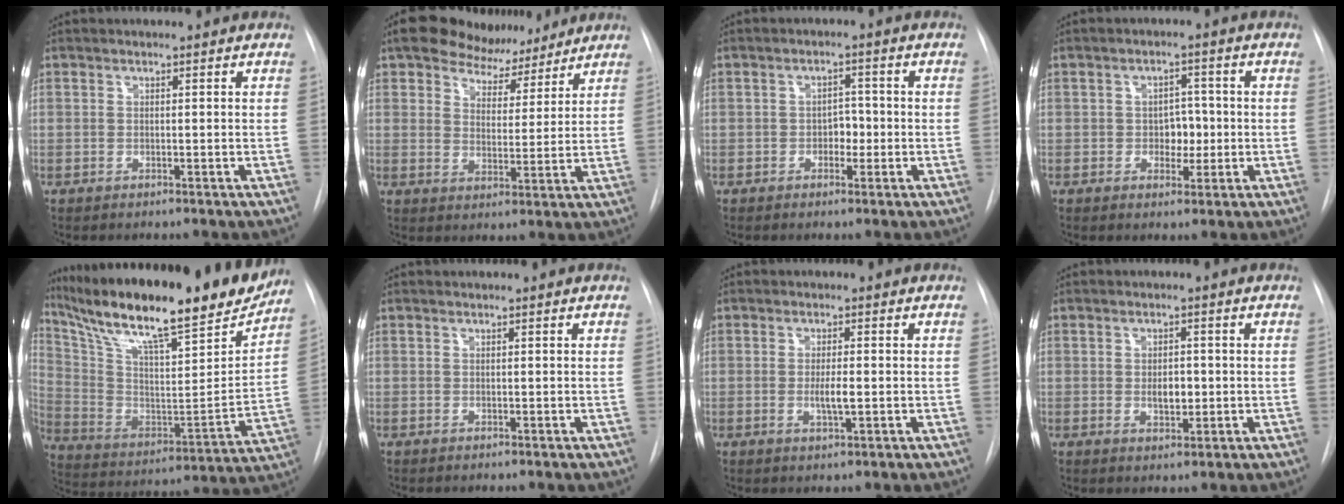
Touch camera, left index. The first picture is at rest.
{"total": 10.2, "force": [8.2, 5.3, 3.0], "torque": [-0.034, 0.017, 0.122]}
{"total": 2.7, "force": [-0.8, 1.8, 1.9], "torque": [-0.019, 0.005, -0.013]}
{"total": 4.0, "force": [-0.5, 2.7, 2.8], "torque": [-0.032, 0.005, -0.005]}
{"total": 29.2, "force": [23.9, 3.9, 16.2], "torque": [-0.288, -0.037, 0.363]}
{"total": 0.0}
{"total": 2.9, "force": [-0.5, 0.5, 2.9], "torque": [-0.054, -0.006, -0.008]}
{"total": 3.1, "force": [-0.3, 1.7, 2.6], "torque": [-0.039, -0.002, -0.001]}